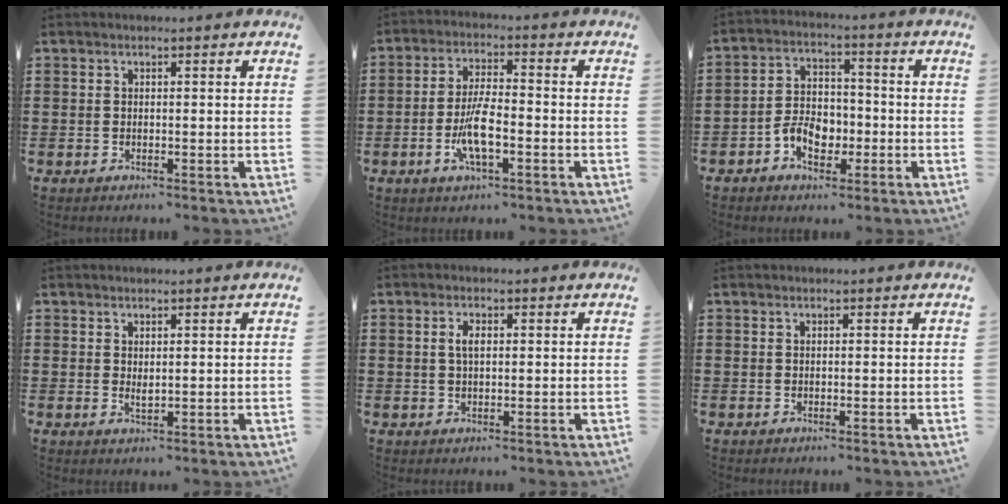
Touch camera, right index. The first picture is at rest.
{"total": 7.3, "force": [-2.4, 1.9, 6.7], "torque": [-0.144, -0.013, -0.047]}
{"total": 6.0, "force": [-2.5, 4.1, 3.6], "torque": [-0.065, 0.004, -0.047]}
{"total": 1.2, "force": [0.8, 0.4, 0.9], "torque": [-0.017, 0.001, 0.014]}
{"total": 2.1, "force": [0.4, 0.9, 1.9], "torque": [-0.039, 0.006, 0.004]}
{"total": 0.0}